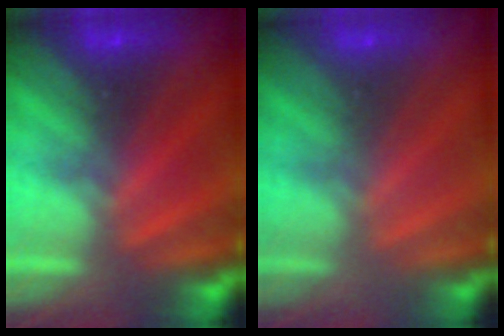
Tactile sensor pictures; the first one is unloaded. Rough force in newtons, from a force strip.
{"total": 4.4}